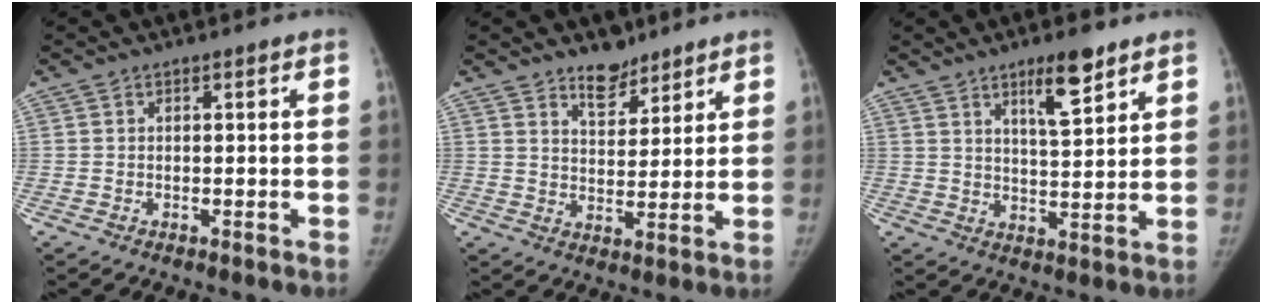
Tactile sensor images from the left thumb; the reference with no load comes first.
{"total": 6.4, "force": [5.0, 3.2, 2.3], "torque": [-0.011, -0.038, 0.085]}
{"total": 8.4, "force": [5.5, 2.1, 6.0], "torque": [-0.084, -0.037, 0.091]}